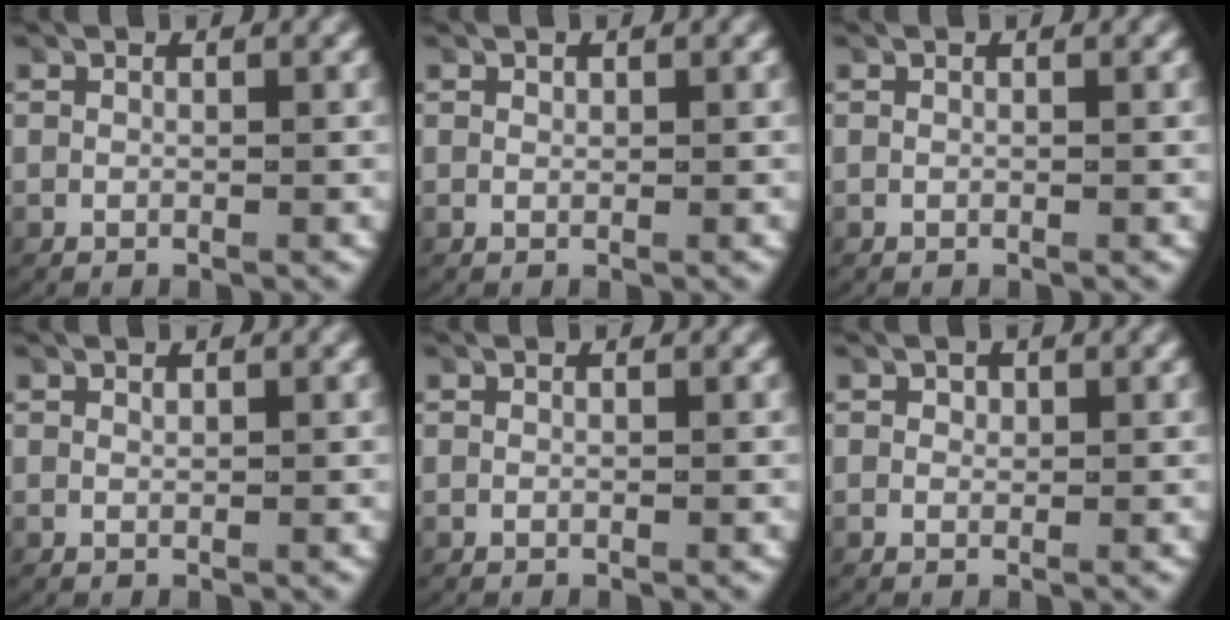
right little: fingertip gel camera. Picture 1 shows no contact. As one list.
[{"total": 0.0}, {"total": 0.0}, {"total": 0.0}, {"total": 0.0}, {"total": 0.6, "force": [0.2, 0.5, 0.2], "torque": [-0.006, -0.004, 0.007]}]